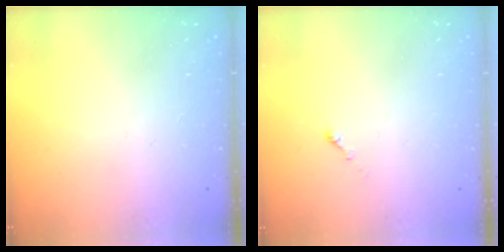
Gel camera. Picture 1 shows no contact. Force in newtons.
{"total": 0.0}